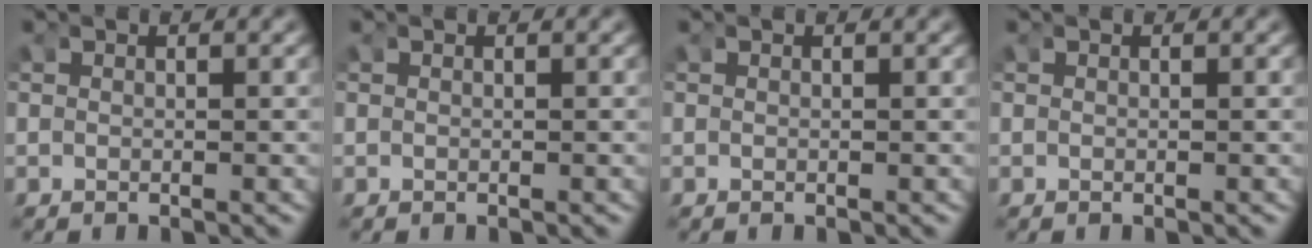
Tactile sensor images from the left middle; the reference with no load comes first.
{"total": 0.0}
{"total": 0.0}
{"total": 0.0}